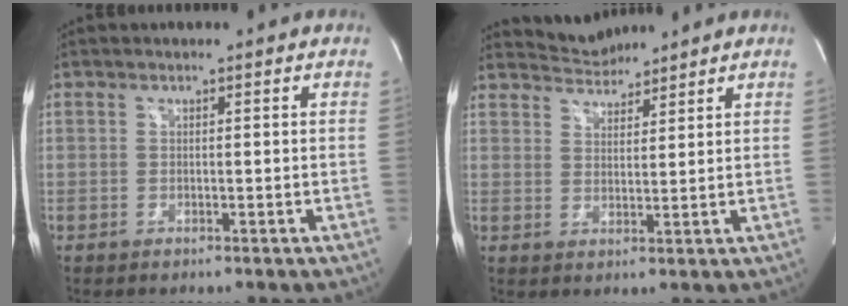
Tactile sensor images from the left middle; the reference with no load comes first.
{"total": 4.4, "force": [4.3, 0.5, -0.1], "torque": [-0.003, 0.009, 0.079]}